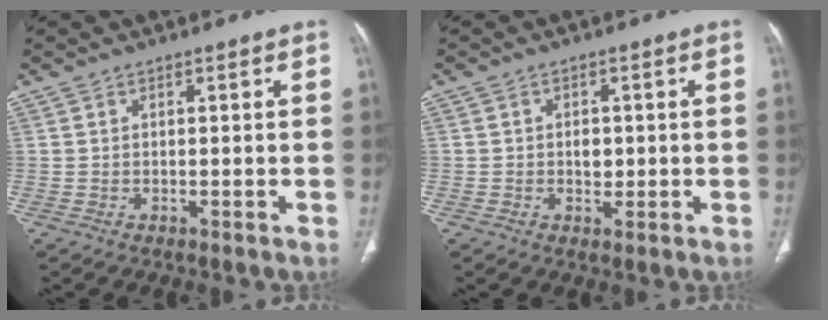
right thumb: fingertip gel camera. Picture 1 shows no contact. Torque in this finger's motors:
{"motor_torque": [3.00, 2.01, 0.58, -0.56, 0.45]}